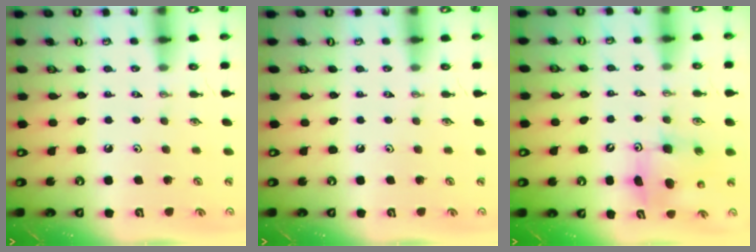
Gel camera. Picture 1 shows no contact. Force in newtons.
{"total": 0.0}
{"total": 8.0, "press": 7.8, "slide": 1.9}